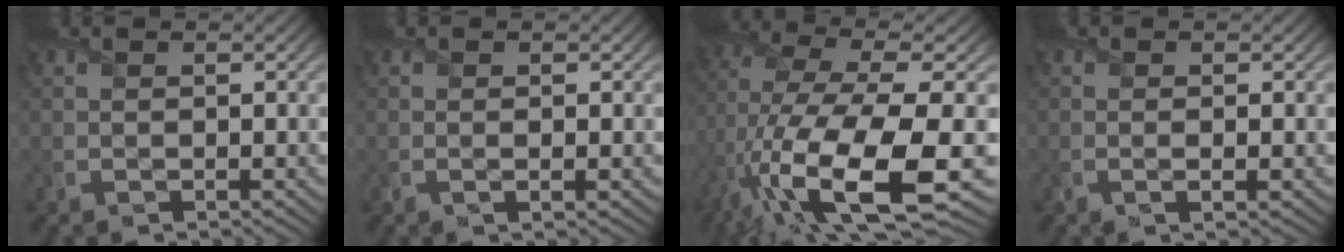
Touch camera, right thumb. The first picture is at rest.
{"total": 0.7, "force": [-0.1, 0.2, 0.6], "torque": [-0.013, -0.003, -0.001]}
{"total": 16.1, "force": [-5.1, 5.9, 14.1], "torque": [-0.301, -0.024, -0.079]}
{"total": 1.0, "force": [-0.2, 0.2, 1.0], "torque": [-0.019, -0.002, -0.003]}